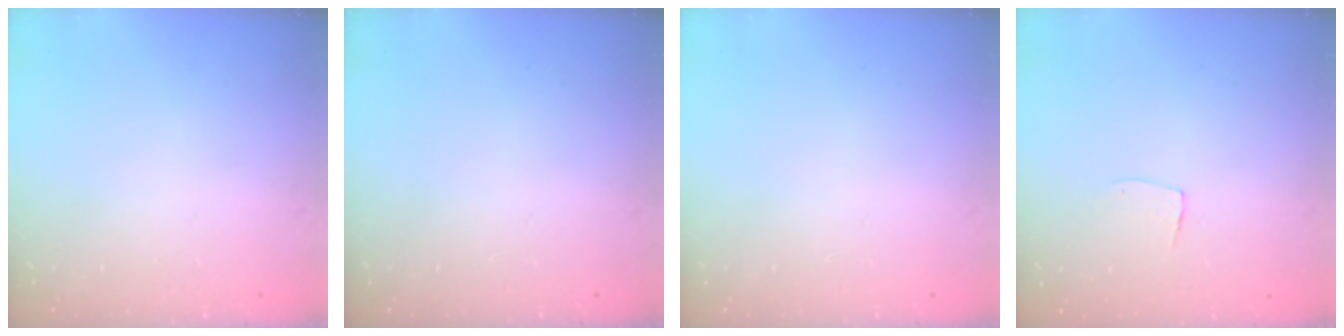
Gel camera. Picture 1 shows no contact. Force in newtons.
{"total": 0.0}
{"total": 0.0}
{"total": 5.4, "press": 5.4, "slide": 0.3}